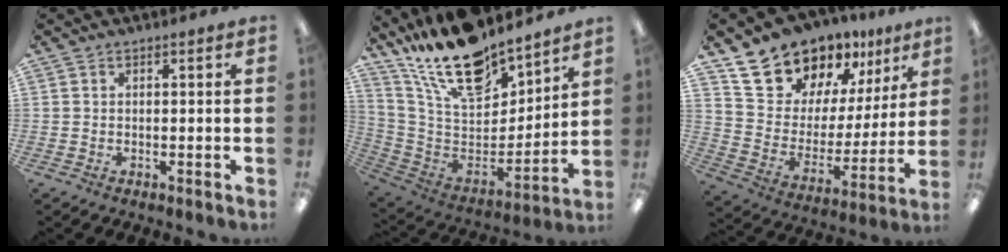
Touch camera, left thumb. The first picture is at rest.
{"total": 21.7, "force": [17.4, 8.1, 10.2], "torque": [-0.198, -0.114, 0.308]}
{"total": 18.3, "force": [15.3, 9.1, 4.1], "torque": [-0.094, -0.120, 0.286]}